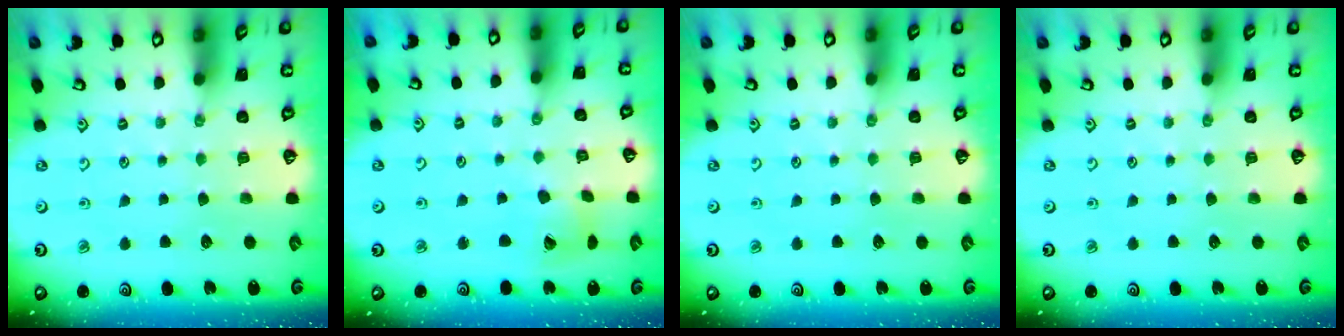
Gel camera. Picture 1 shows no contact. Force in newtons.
{"total": 8.5, "press": 8.4, "slide": 1.2}
{"total": 0.0}
{"total": 0.0}